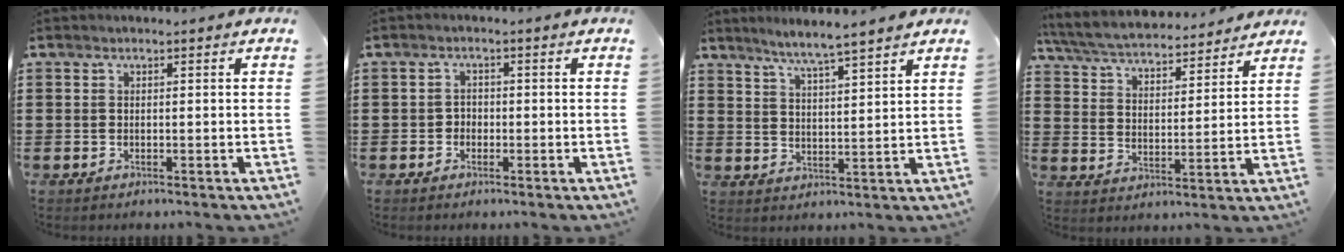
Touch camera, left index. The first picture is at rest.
{"total": 1.3, "force": [-0.7, 1.1, 0.3], "torque": [-0.010, 0.004, -0.017]}
{"total": 4.4, "force": [4.0, -0.9, 1.6], "torque": [-0.047, -0.021, 0.067]}
{"total": 5.5, "force": [5.3, 0.6, 1.3], "torque": [-0.052, -0.032, 0.090]}